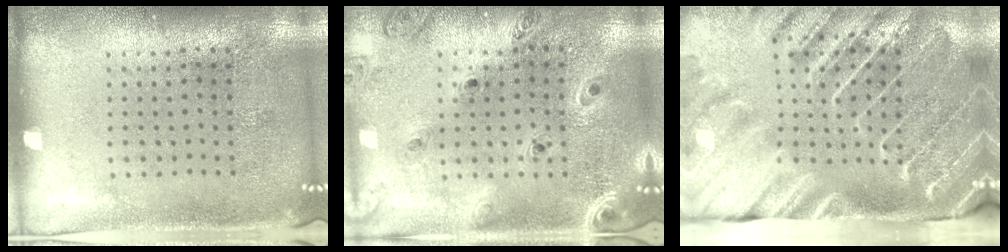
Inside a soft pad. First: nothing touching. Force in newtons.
{"total": 1.3, "press": 1.3, "slide": 0.2}
{"total": 4.5, "press": 3.4, "slide": 2.8}